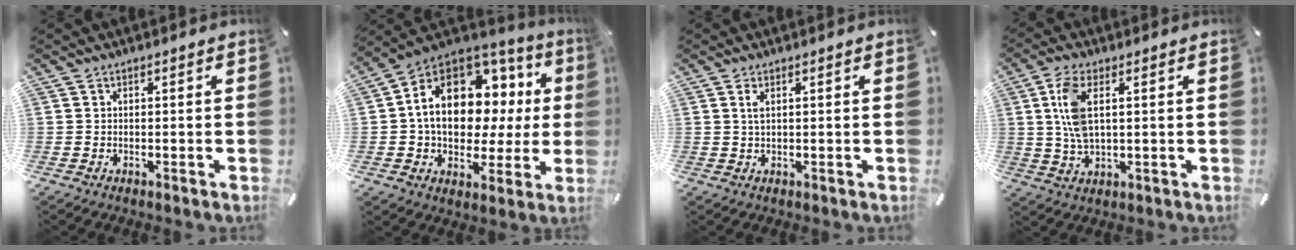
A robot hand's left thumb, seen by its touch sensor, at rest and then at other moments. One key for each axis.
{"total": 17.7, "fx": 3.4, "fy": 12.5, "fz": 12.1, "tx": -0.202, "ty": -0.021, "tz": 0.055}
{"total": 1.8, "fx": 0.6, "fy": 0.5, "fz": 1.6, "tx": -0.034, "ty": 0.003, "tz": 0.009}
{"total": 7.8, "fx": 1.7, "fy": 3.6, "fz": 6.8, "tx": -0.157, "ty": 0.001, "tz": 0.026}